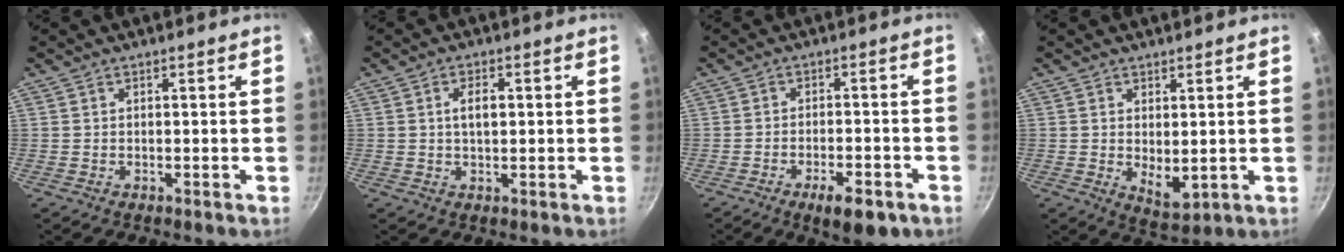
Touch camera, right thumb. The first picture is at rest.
{"total": 3.6, "force": [0.5, 1.9, 3.0], "torque": [-0.046, 0.008, 0.008]}
{"total": 7.8, "force": [-4.2, 2.8, 5.9], "torque": [-0.074, 0.021, -0.054]}
{"total": 5.3, "force": [0.6, 2.6, 4.6], "torque": [-0.065, -0.022, 0.019]}